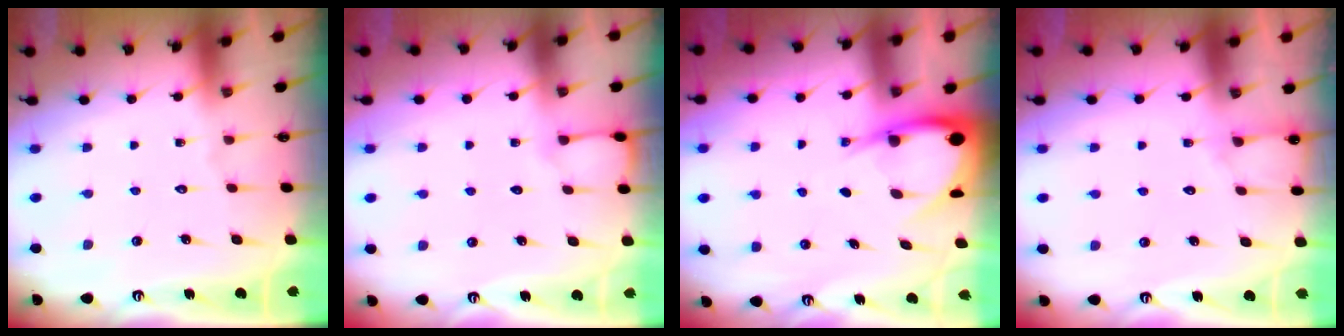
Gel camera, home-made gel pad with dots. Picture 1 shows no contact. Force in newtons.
{"total": 3.1, "press": 3.1, "slide": 0.4}
{"total": 7.2, "press": 7.1, "slide": 1.0}
{"total": 5.3, "press": 5.2, "slide": 0.5}